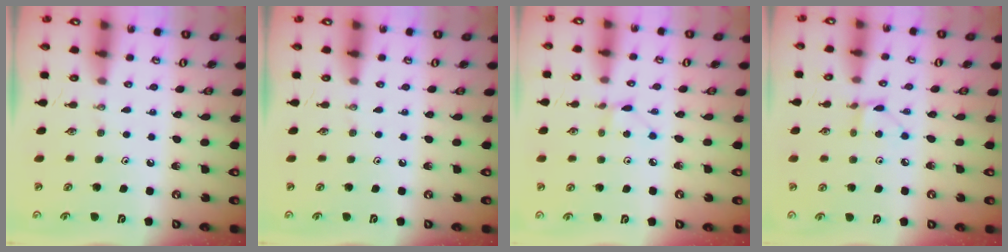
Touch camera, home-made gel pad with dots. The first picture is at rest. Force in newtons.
{"total": 0.0}
{"total": 2.7, "press": 2.7, "slide": 0.3}
{"total": 3.6, "press": 3.6, "slide": 0.4}